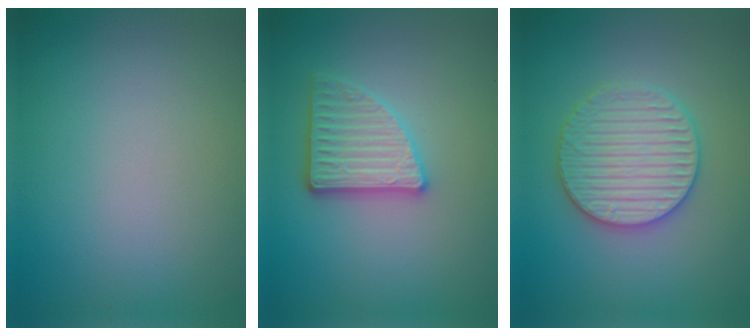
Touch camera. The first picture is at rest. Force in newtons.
{"total": 3.9, "press": 3.3, "slide": 2.1}
{"total": 4.4, "press": 4.3, "slide": 0.9}